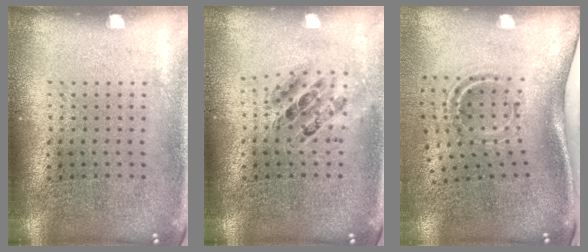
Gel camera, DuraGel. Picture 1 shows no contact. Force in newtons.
{"total": 0.7, "press": 0.7, "slide": 0.1}
{"total": 2.2, "press": 1.2, "slide": 1.8}